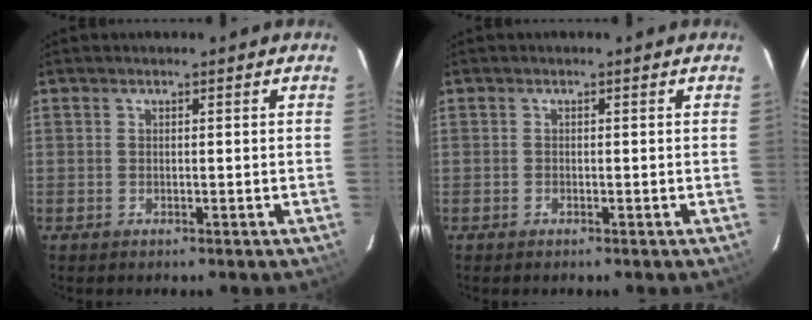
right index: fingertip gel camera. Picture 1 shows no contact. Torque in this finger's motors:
{"motor_torque": [0.10, -0.06, 0.00, -0.01]}